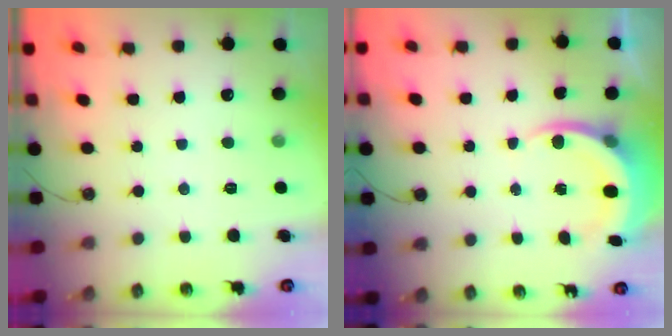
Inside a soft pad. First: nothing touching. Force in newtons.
{"total": 6.1, "press": 5.9, "slide": 1.6}